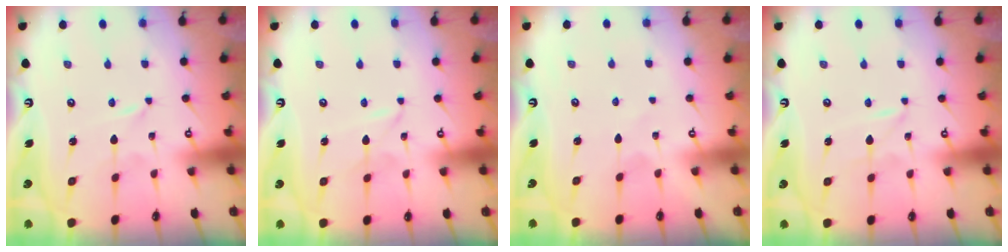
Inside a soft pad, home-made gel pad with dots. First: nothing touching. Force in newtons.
{"total": 0.9, "press": 0.9, "slide": 0.2}
{"total": 1.6, "press": 1.6, "slide": 0.2}
{"total": 1.6, "press": 1.6, "slide": 0.2}